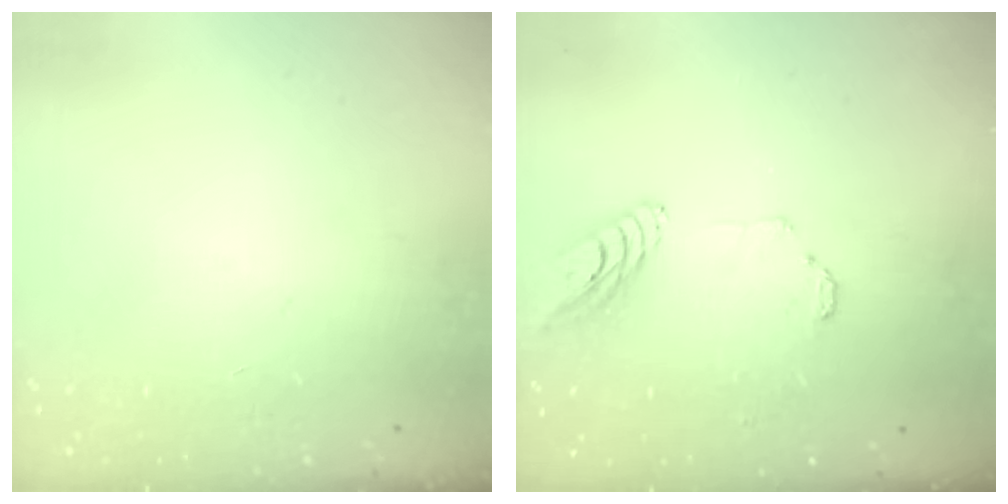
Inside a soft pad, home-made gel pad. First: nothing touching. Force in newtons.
{"total": 8.8, "press": 8.8, "slide": 0.9}